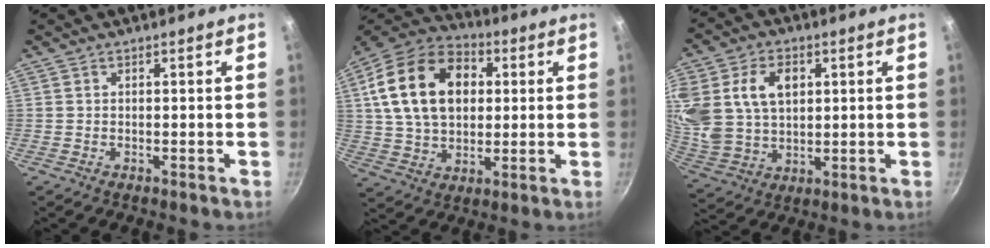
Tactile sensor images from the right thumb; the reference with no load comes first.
{"total": 21.1, "force": [4.5, 14.7, 14.4], "torque": [-0.234, 0.016, 0.072]}
{"total": 18.8, "force": [5.3, 13.6, 11.9], "torque": [-0.252, 0.007, 0.110]}